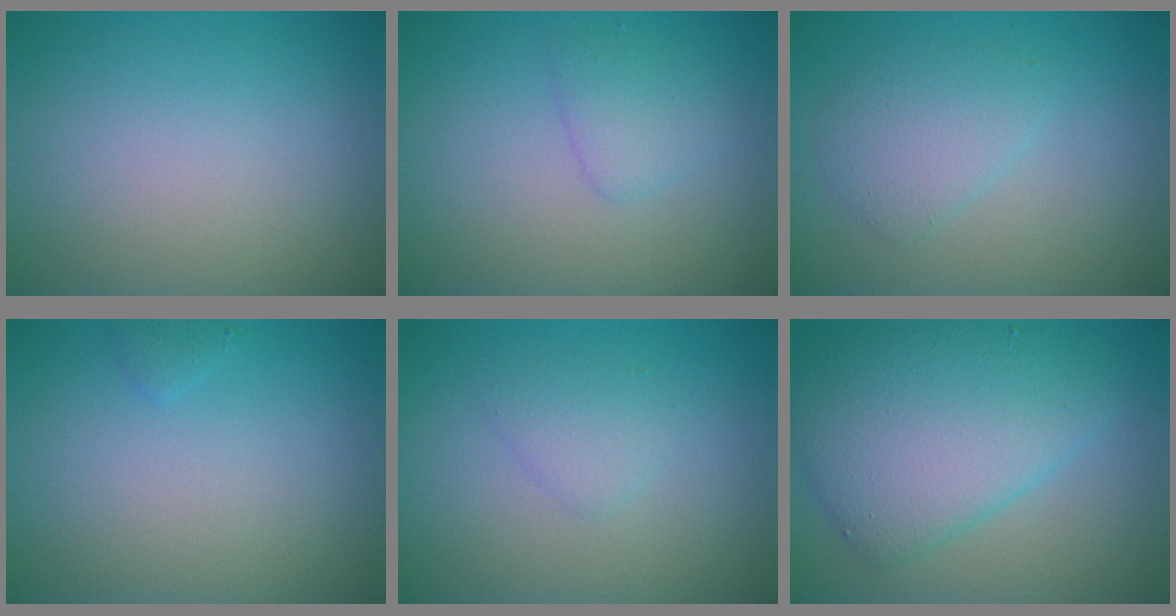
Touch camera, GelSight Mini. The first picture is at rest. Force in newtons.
{"total": 1.9, "press": 1.9, "slide": 0.0}
{"total": 2.6, "press": 2.6, "slide": 0.2}
{"total": 0.6, "press": 0.6, "slide": 0.1}
{"total": 1.5, "press": 1.5, "slide": 0.1}
{"total": 7.8, "press": 7.8, "slide": 0.2}